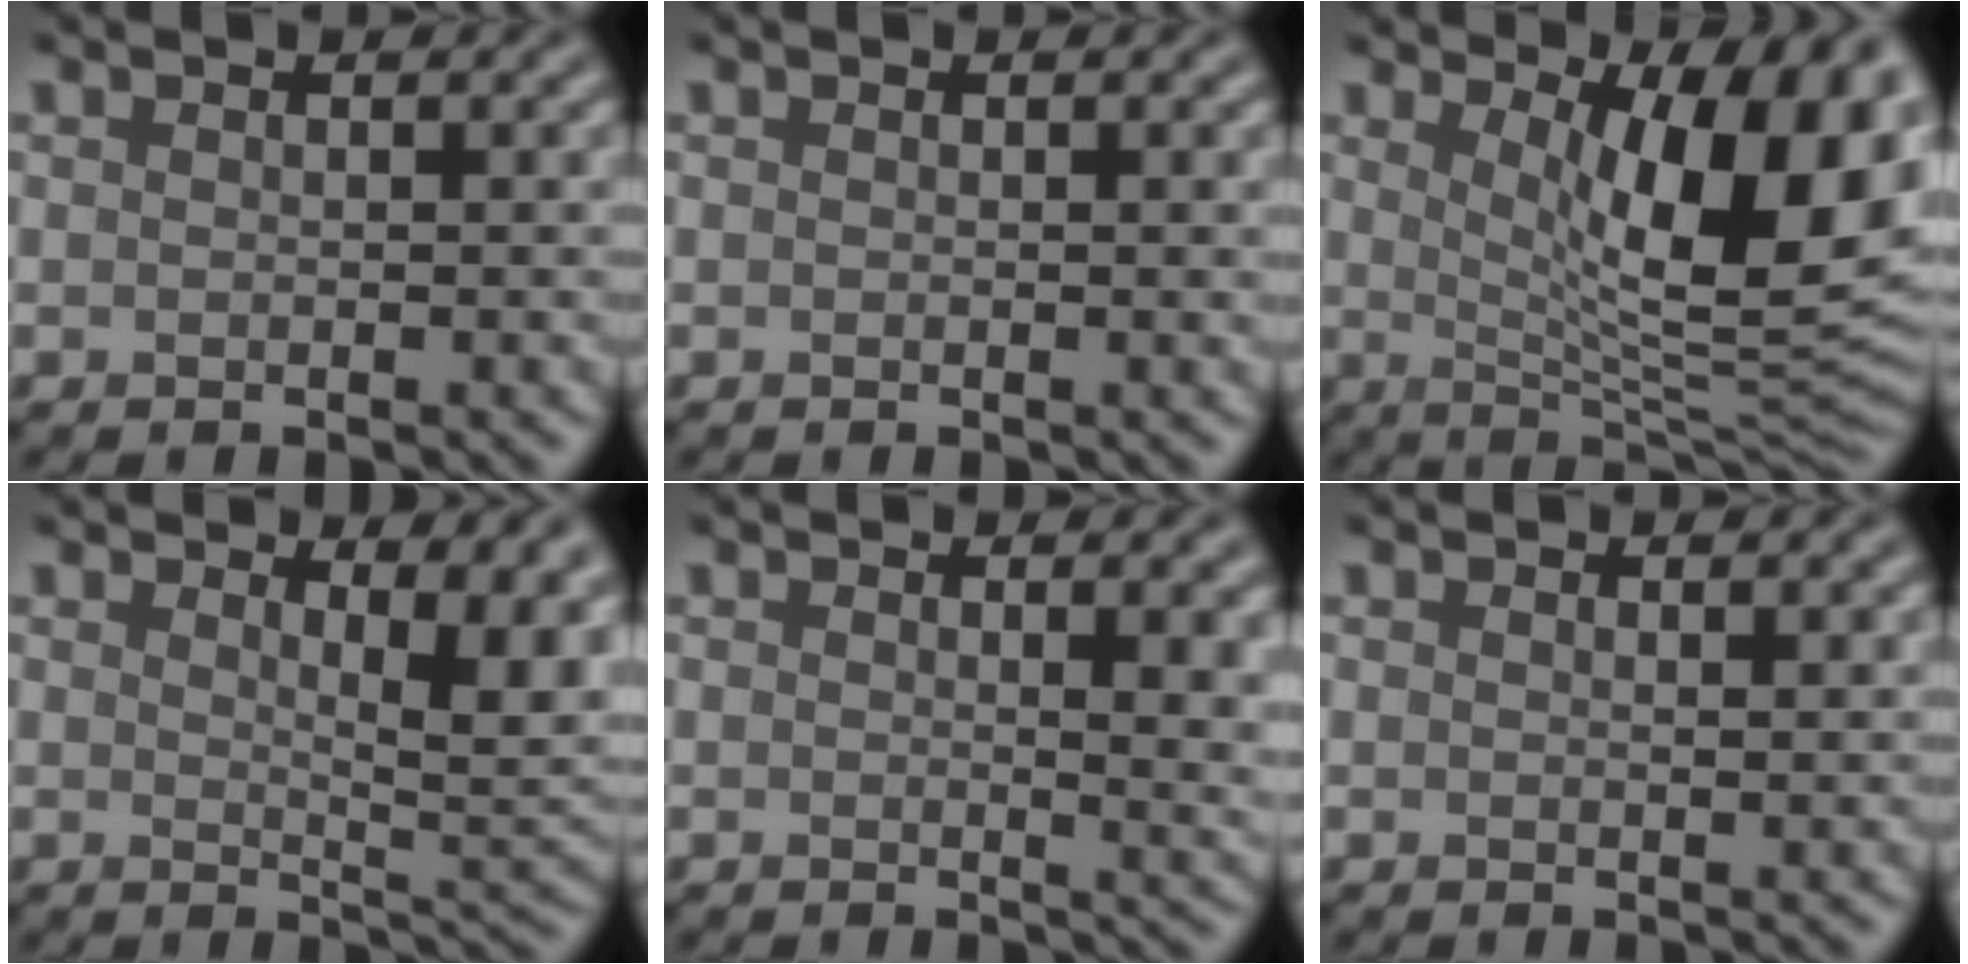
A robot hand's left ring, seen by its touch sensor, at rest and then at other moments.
{"total": 0.6, "force": [0.1, 0.1, 0.6], "torque": [-0.004, 0.000, 0.000]}
{"total": 12.9, "force": [3.3, 4.1, 11.8], "torque": [-0.138, -0.012, 0.052]}
{"total": 6.3, "force": [2.8, 2.4, 5.1], "torque": [-0.055, -0.006, 0.044]}
{"total": 3.7, "force": [1.1, 1.3, 3.3], "torque": [-0.030, -0.003, 0.016]}
{"total": 0.6, "force": [0.5, 0.1, 0.3], "torque": [-0.002, -0.002, 0.009]}